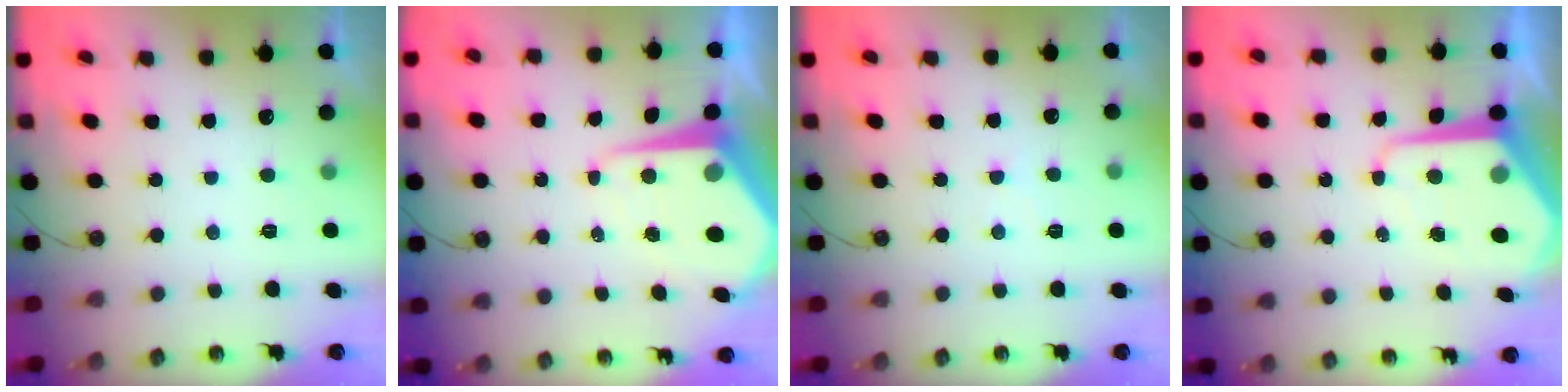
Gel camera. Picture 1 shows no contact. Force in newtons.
{"total": 9.8, "press": 9.8, "slide": 0.8}
{"total": 3.4, "press": 3.4, "slide": 0.6}
{"total": 10.6, "press": 10.6, "slide": 0.9}